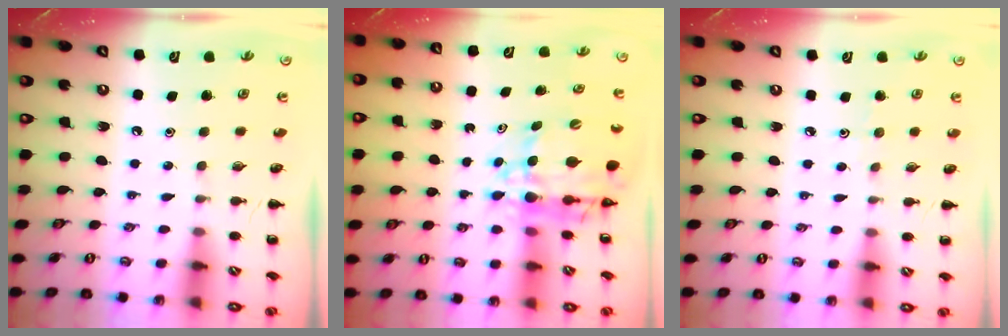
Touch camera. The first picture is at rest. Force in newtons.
{"total": 9.8, "press": 9.5, "slide": 2.6}
{"total": 2.9, "press": 2.7, "slide": 1.2}